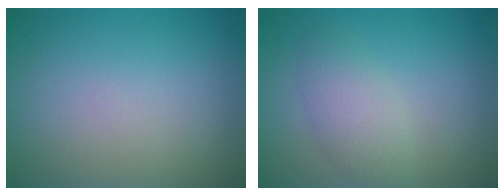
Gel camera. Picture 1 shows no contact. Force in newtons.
{"total": 2.9, "press": 2.9, "slide": 0.2}